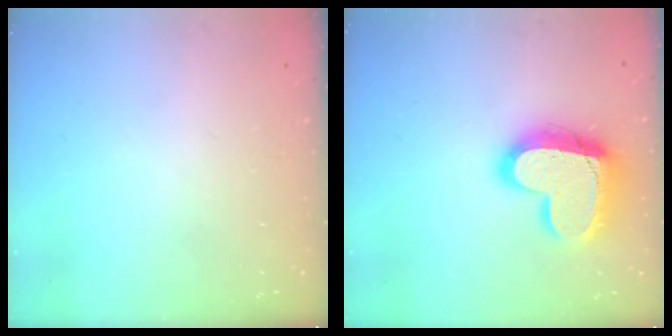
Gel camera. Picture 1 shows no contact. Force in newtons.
{"total": 19.3, "press": 19.2, "slide": 1.6}